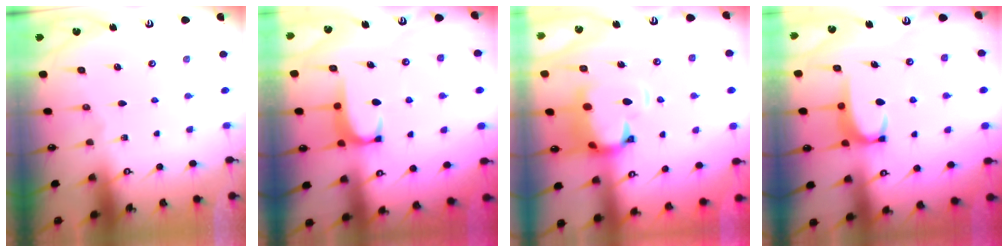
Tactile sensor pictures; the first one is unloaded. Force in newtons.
{"total": 2.0, "press": 1.9, "slide": 0.5}
{"total": 4.7, "press": 4.4, "slide": 1.7}
{"total": 3.5, "press": 3.5, "slide": 0.4}